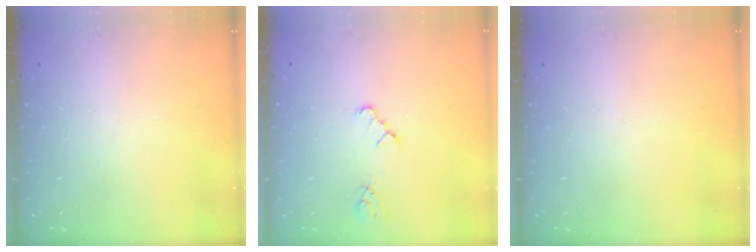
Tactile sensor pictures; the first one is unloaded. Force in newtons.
{"total": 1.6, "press": 1.6, "slide": 0.2}
{"total": 0.0}